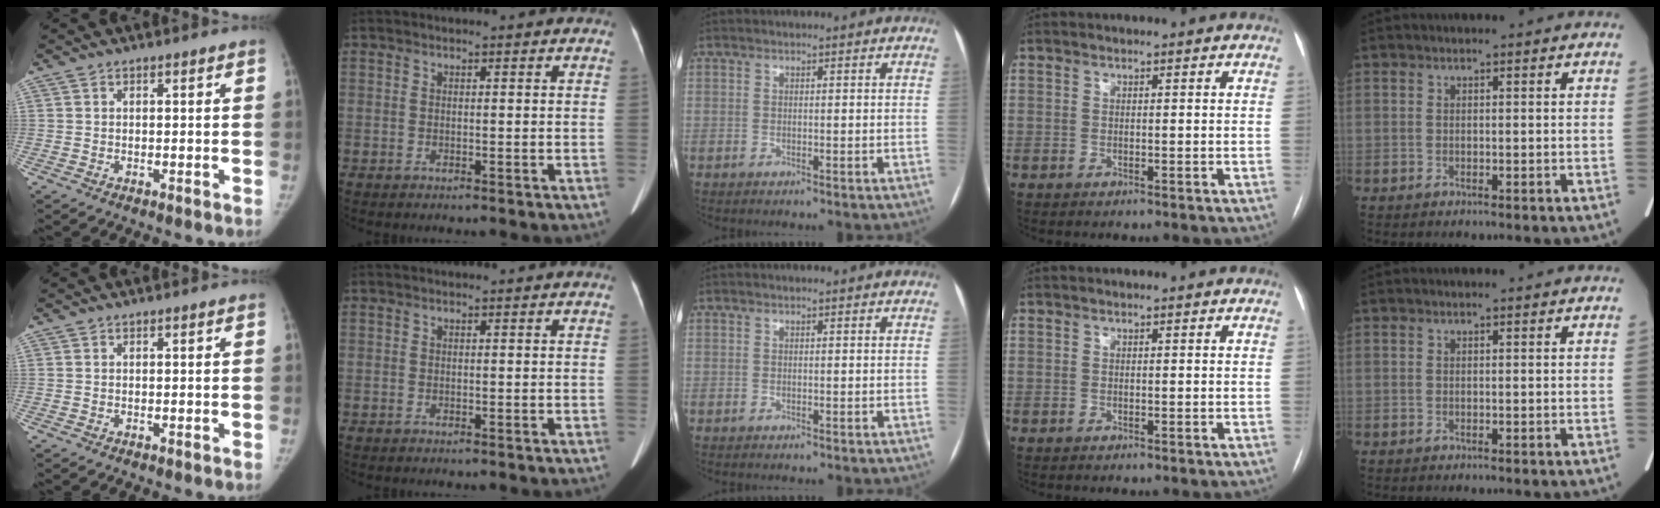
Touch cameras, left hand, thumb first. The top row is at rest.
{}